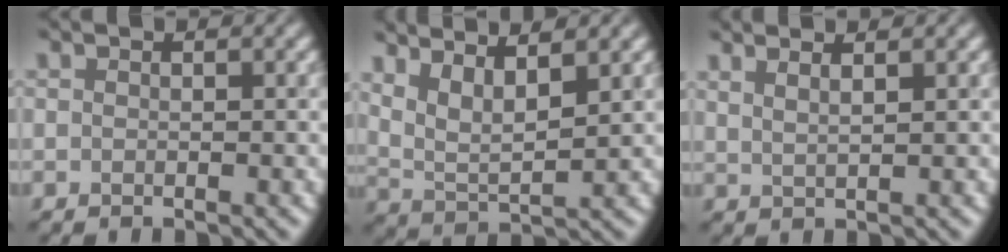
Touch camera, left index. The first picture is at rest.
{"total": 4.9, "force": [3.1, 1.3, 3.5], "torque": [-0.068, 0.002, 0.057]}
{"total": 3.2, "force": [2.2, 1.2, 2.0], "torque": [-0.006, 0.017, 0.006]}